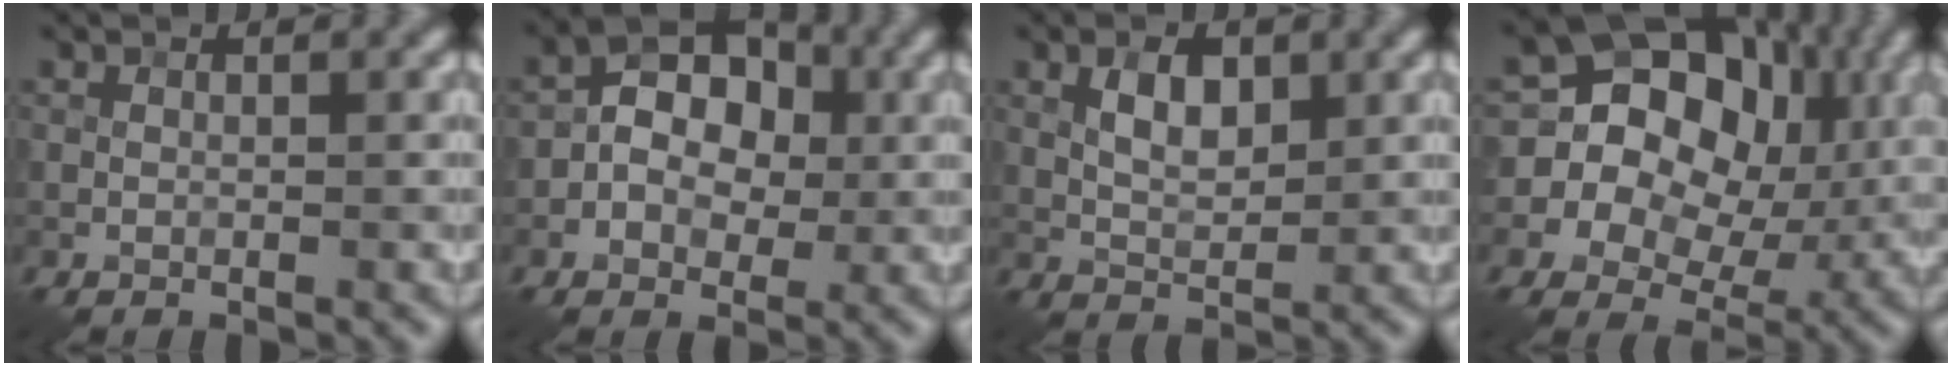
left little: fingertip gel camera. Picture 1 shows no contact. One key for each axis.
{"total": 5.7, "fx": -0.1, "fy": 4.1, "fz": 3.9, "tx": -0.052, "ty": 0.010, "tz": -0.011}
{"total": 3.2, "fx": 1.0, "fy": 1.7, "fz": 2.5, "tx": -0.046, "ty": 0.001, "tz": 0.019}
{"total": 15.0, "fx": 2.8, "fy": 12.3, "fz": 8.1, "tx": -0.143, "ty": 0.037, "tz": 0.029}